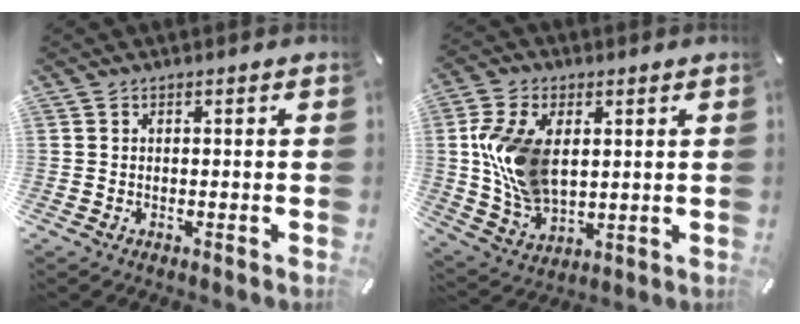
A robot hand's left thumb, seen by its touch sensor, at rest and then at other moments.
{"total": 14.5, "force": [2.5, 9.8, 10.4], "torque": [-0.240, 0.001, 0.044]}